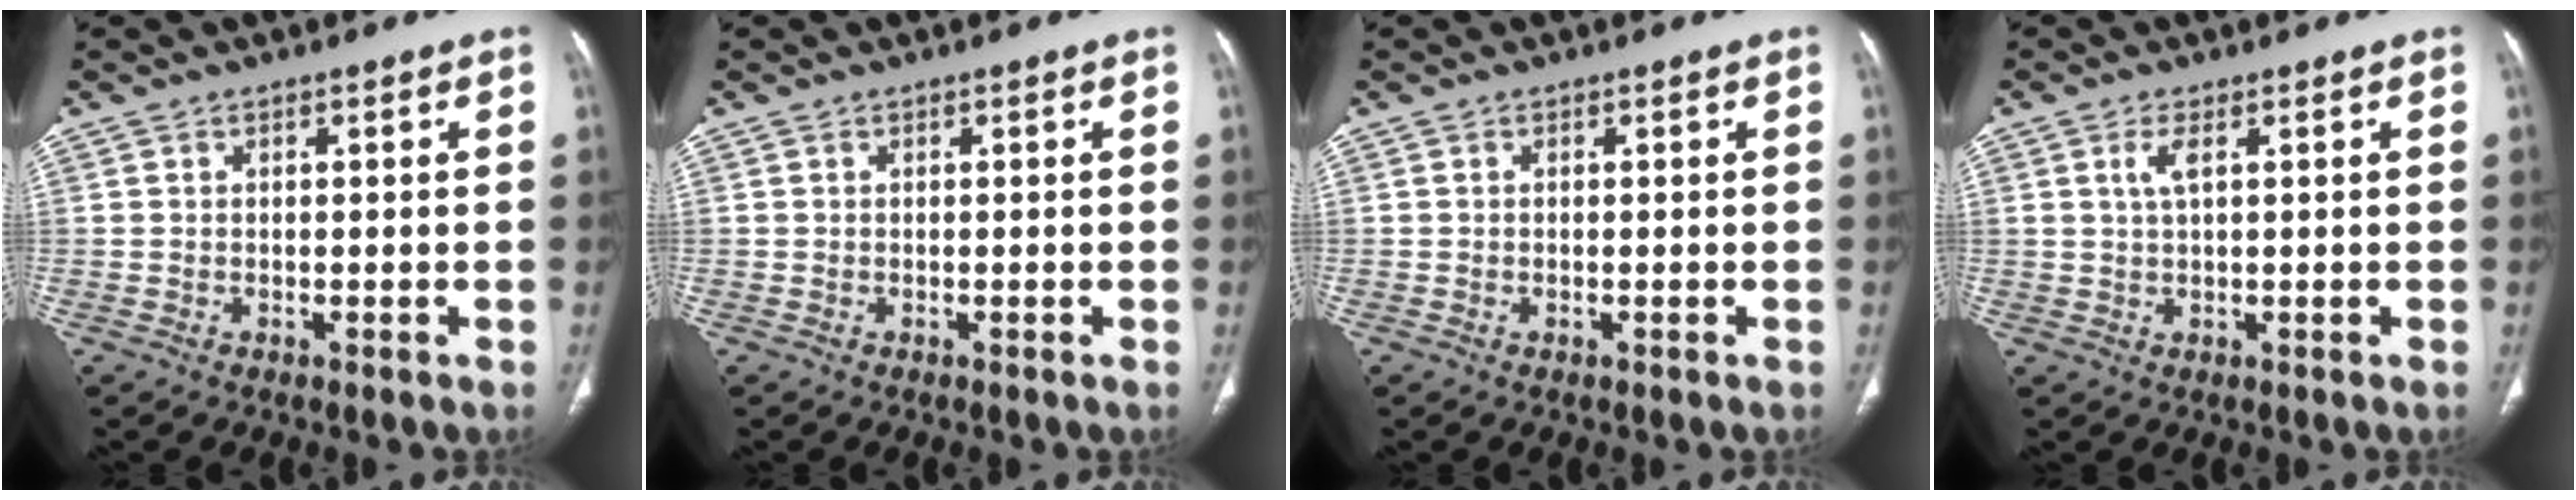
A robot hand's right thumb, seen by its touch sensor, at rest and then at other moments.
{"total": 0.0}
{"total": 0.0}
{"total": 2.6, "force": [1.0, 0.9, 2.2], "torque": [-0.052, 0.001, 0.025]}